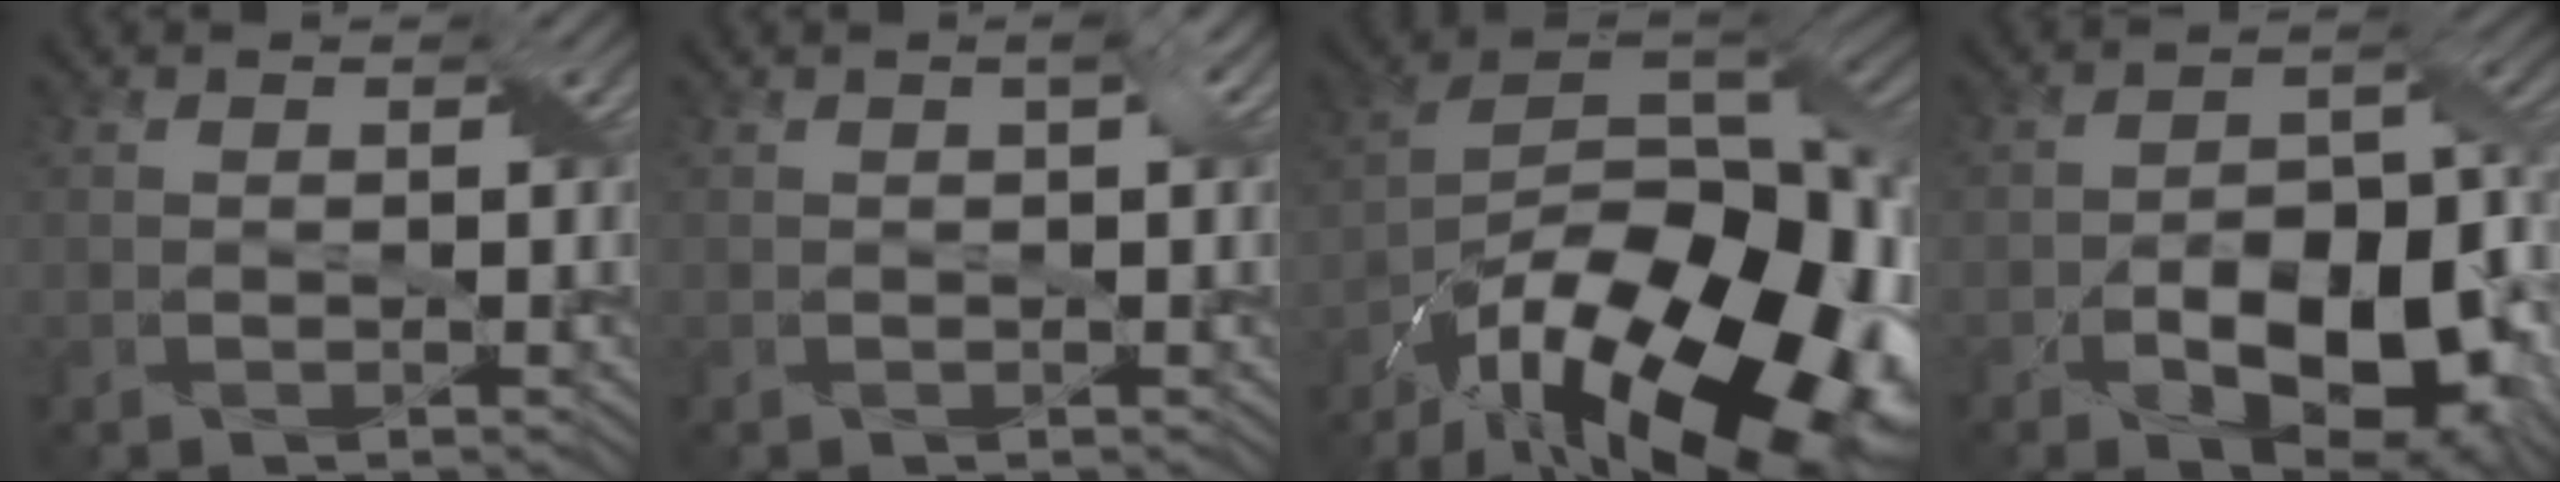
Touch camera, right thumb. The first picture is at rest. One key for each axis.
{"total": 0.9, "fx": 0.2, "fy": 0.0, "fz": 0.9, "tx": -0.016, "ty": 0.005, "tz": 0.004}
{"total": 21.3, "fx": -12.6, "fy": 9.6, "fz": 14.3, "tx": -0.248, "ty": -0.037, "tz": -0.187}
{"total": 12.8, "fx": -5.6, "fy": 6.7, "fz": 9.4, "tx": -0.151, "ty": -0.024, "tz": -0.089}